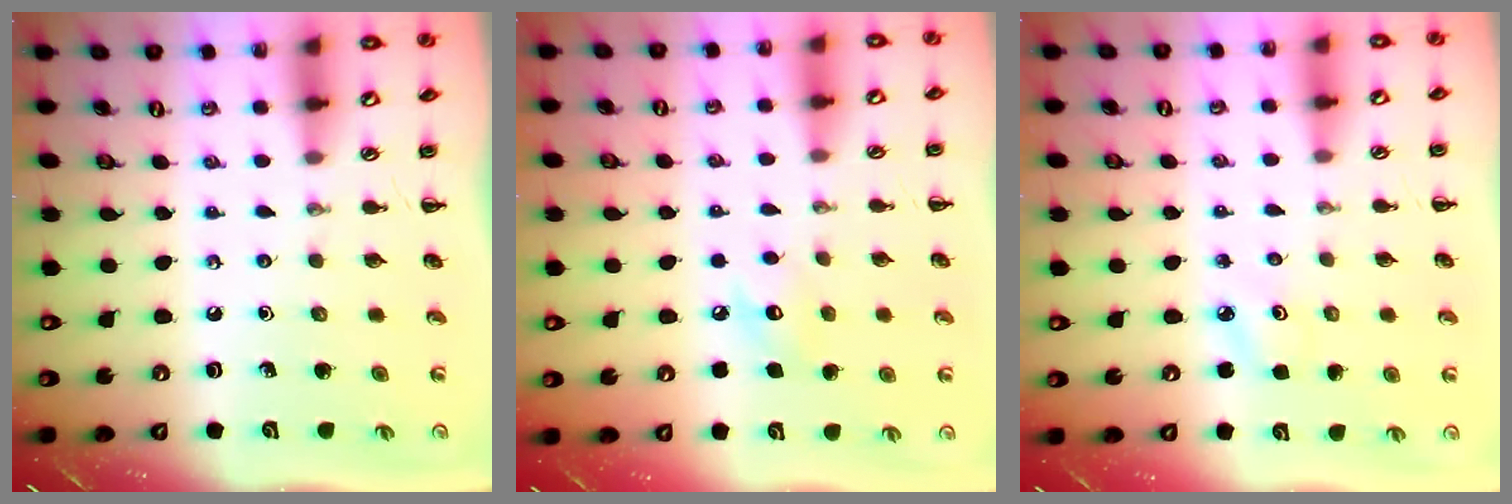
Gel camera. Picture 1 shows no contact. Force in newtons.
{"total": 6.3, "press": 6.3, "slide": 1.1}
{"total": 2.4, "press": 2.3, "slide": 0.6}